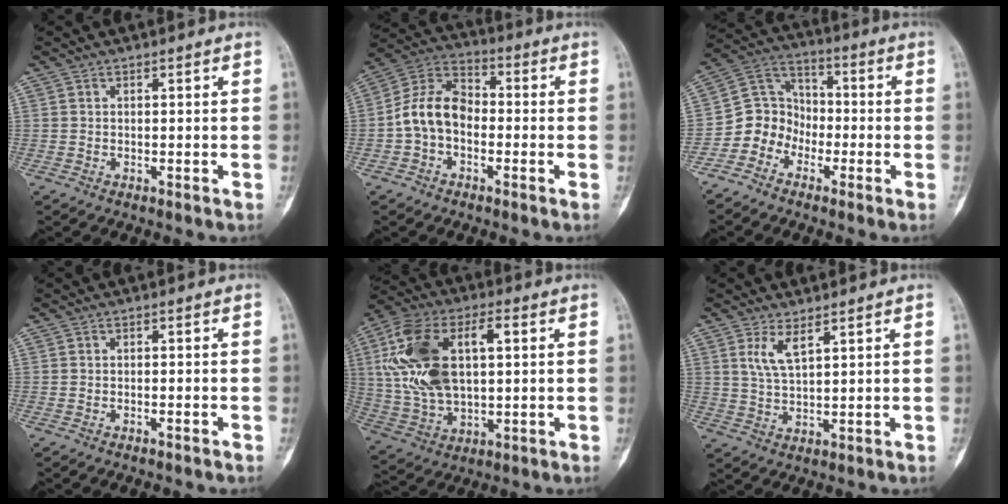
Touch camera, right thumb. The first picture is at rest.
{"total": 10.5, "force": [-1.8, 7.5, 7.1], "torque": [-0.122, 0.039, -0.048]}
{"total": 8.6, "force": [-4.0, 7.4, 2.0], "torque": [-0.007, 0.066, -0.089]}
{"total": 0.8, "force": [-0.6, 0.1, 0.5], "torque": [-0.018, 0.008, -0.005]}
{"total": 19.8, "force": [4.0, 10.7, 16.1], "torque": [-0.319, 0.011, 0.075]}
{"total": 4.6, "force": [2.6, 1.4, 3.6], "torque": [-0.074, -0.019, 0.060]}